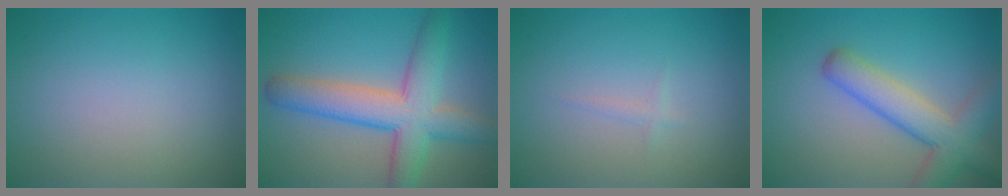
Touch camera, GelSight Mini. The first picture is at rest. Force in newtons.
{"total": 7.2, "press": 7.2, "slide": 0.3}
{"total": 0.7, "press": 0.6, "slide": 0.1}
{"total": 5.6, "press": 5.6, "slide": 0.3}